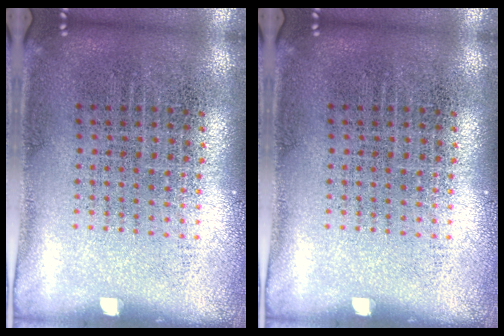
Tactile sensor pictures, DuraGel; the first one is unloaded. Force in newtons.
{"total": 0.0}